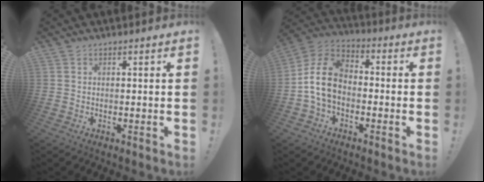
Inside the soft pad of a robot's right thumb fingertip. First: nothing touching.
{"total": 12.7, "force": [-1.7, 9.1, 8.7], "torque": [-0.170, 0.025, -0.026]}